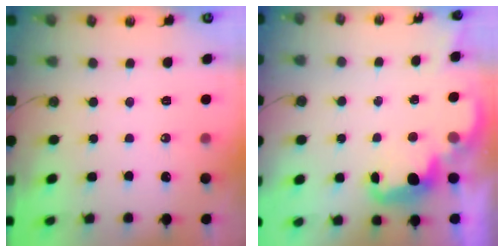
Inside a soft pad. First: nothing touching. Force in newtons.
{"total": 2.8, "press": 2.7, "slide": 0.7}